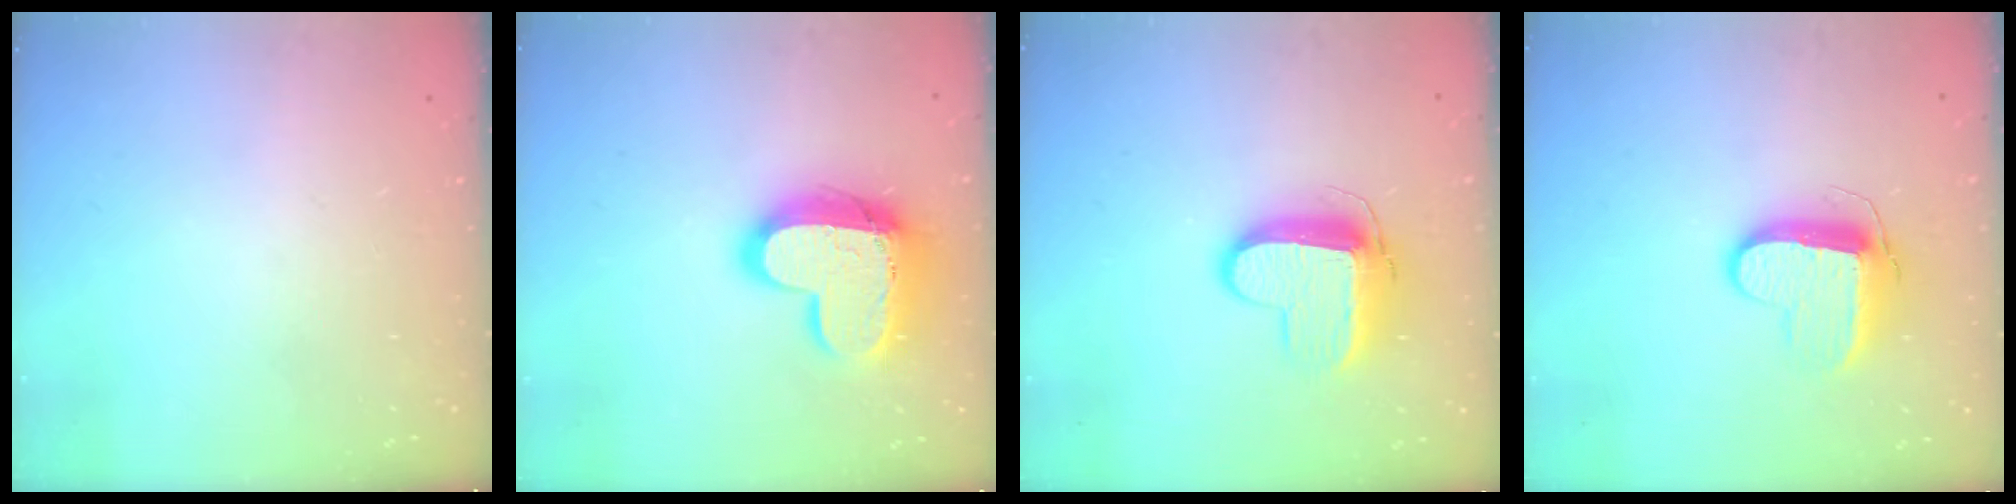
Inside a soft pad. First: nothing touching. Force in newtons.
{"total": 16.9, "press": 16.8, "slide": 1.3}
{"total": 11.1, "press": 11.1, "slide": 1.0}
{"total": 10.4, "press": 10.4, "slide": 0.5}